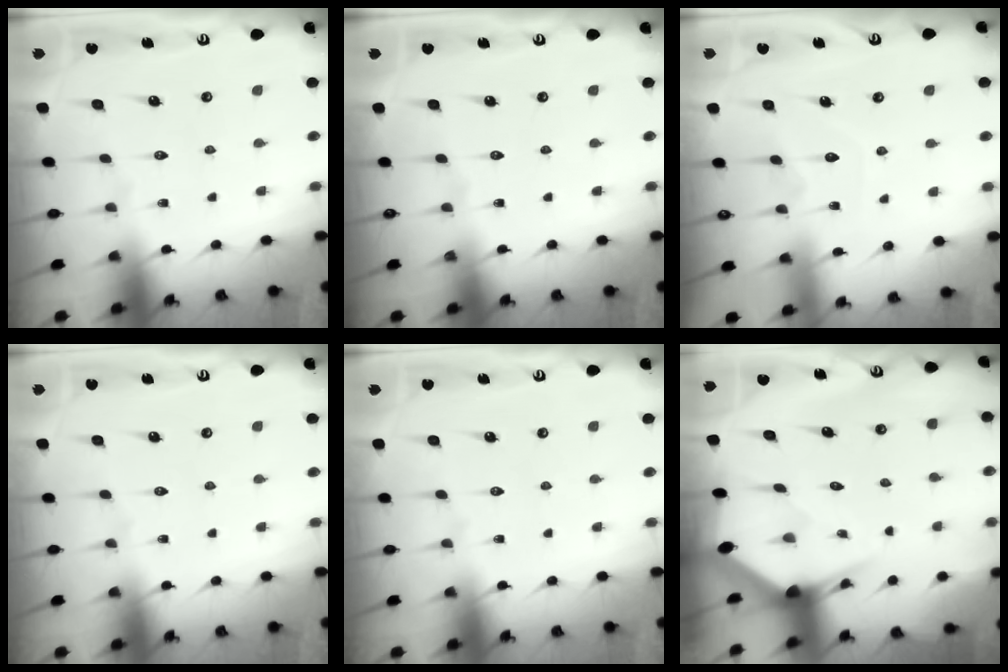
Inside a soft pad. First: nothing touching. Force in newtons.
{"total": 0.0}
{"total": 4.2, "press": 4.2, "slide": 0.3}
{"total": 0.0}
{"total": 0.0}
{"total": 3.3, "press": 3.3, "slide": 0.2}